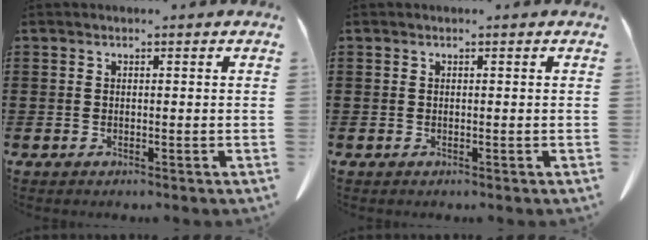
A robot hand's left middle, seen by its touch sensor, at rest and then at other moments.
{"total": 0.0}